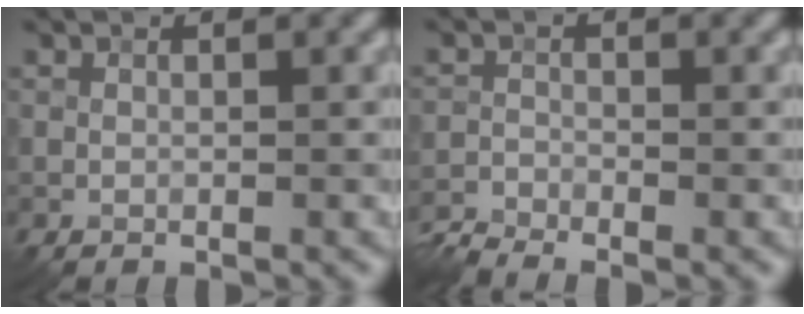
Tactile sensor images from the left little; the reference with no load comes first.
{"total": 3.1, "force": [-2.8, 0.6, 1.1], "torque": [-0.029, -0.009, -0.068]}